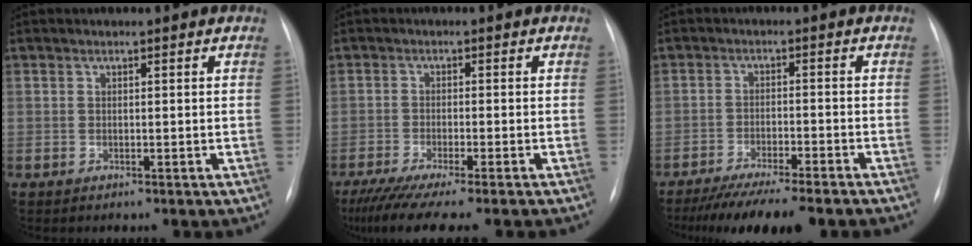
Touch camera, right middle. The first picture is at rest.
{"total": 10.8, "force": [-8.9, 0.0, 6.2], "torque": [-0.082, -0.029, -0.139]}
{"total": 12.5, "force": [-10.5, 1.3, 6.6], "torque": [-0.094, -0.020, -0.159]}